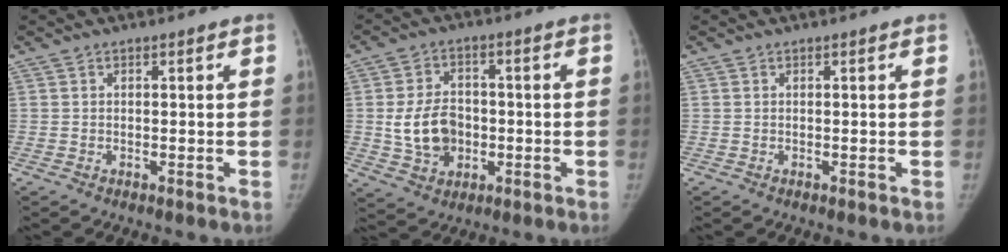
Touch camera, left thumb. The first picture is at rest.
{"total": 9.6, "force": [-1.0, 7.4, 6.0], "torque": [-0.086, 0.010, -0.012]}
{"total": 0.0}